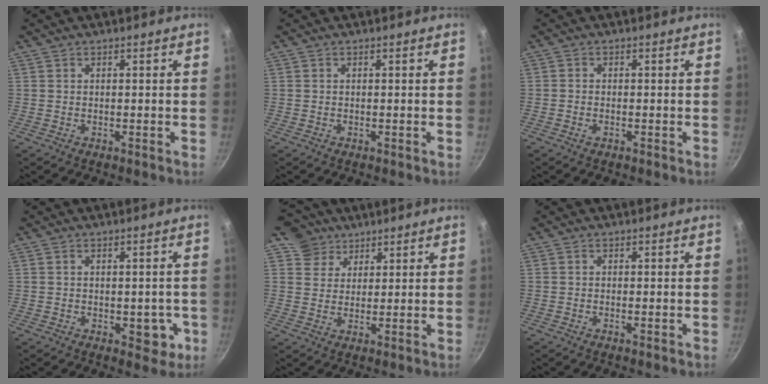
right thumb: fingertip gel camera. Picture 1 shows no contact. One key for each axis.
{"total": 0.0}
{"total": 1.0, "fx": -0.6, "fy": 0.5, "fz": 0.7, "tx": -0.021, "ty": 0.004, "tz": -0.015}
{"total": 5.6, "fx": -1.4, "fy": 3.5, "fz": 4.1, "tx": -0.018, "ty": 0.011, "tz": -0.013}
{"total": 6.2, "fx": 3.8, "fy": 4.9, "fz": 0.5, "tx": 0.032, "ty": -0.002, "tz": 0.059}
{"total": 1.2, "fx": -0.4, "fy": 0.3, "fz": 1.0, "tx": -0.021, "ty": 0.003, "tz": -0.010}